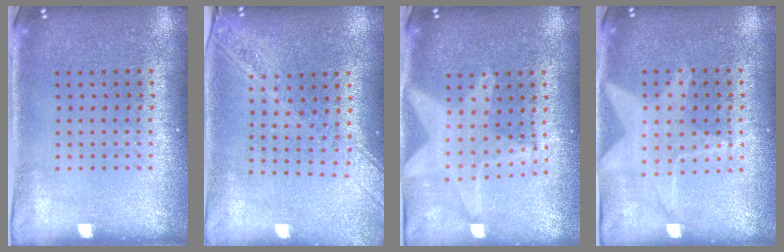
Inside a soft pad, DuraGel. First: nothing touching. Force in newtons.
{"total": 2.0, "press": 1.8, "slide": 1.0}
{"total": 2.1, "press": 1.7, "slide": 1.2}
{"total": 1.1, "press": 1.1, "slide": 0.1}